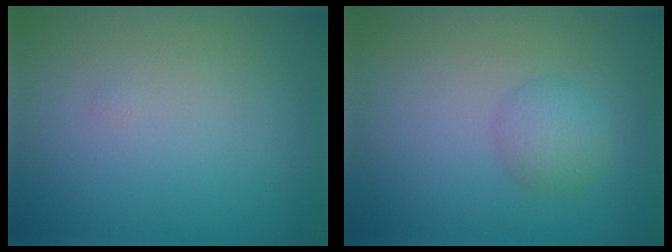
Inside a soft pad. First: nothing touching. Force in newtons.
{"total": 2.4, "press": 2.4, "slide": 0.1}